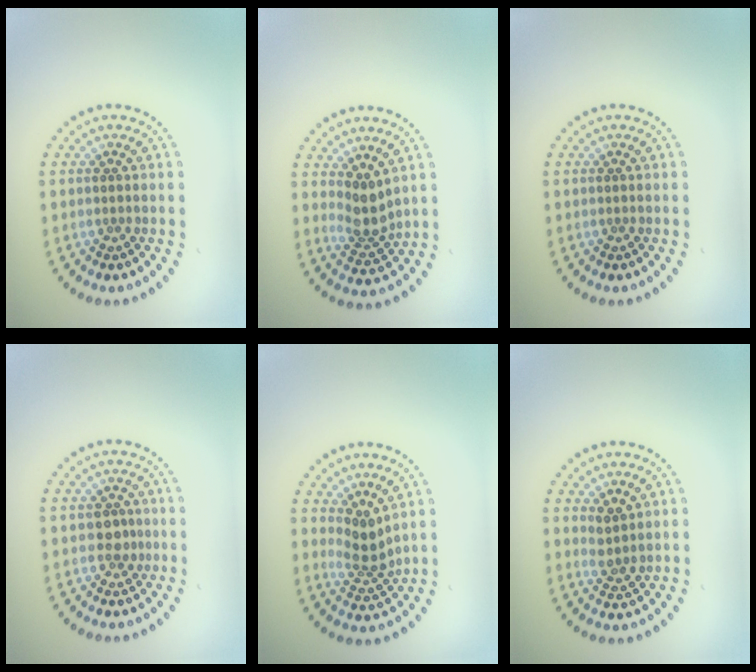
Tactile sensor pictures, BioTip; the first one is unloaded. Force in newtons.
{"total": 2.6, "press": 2.0, "slide": 1.7}
{"total": 0.0}
{"total": 1.7, "press": 1.5, "slide": 0.8}
{"total": 2.6, "press": 1.9, "slide": 1.8}
{"total": 1.7, "press": 1.3, "slide": 1.0}